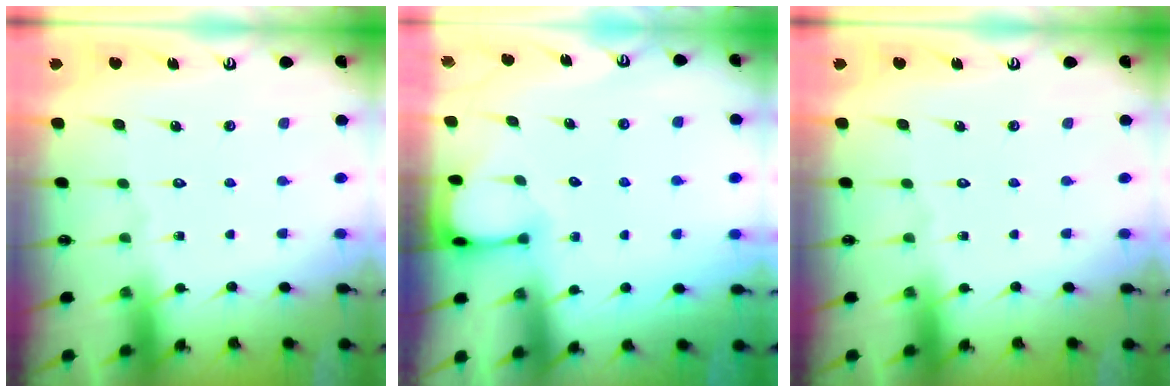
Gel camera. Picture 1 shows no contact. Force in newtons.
{"total": 2.3, "press": 2.3, "slide": 0.4}
{"total": 0.0}